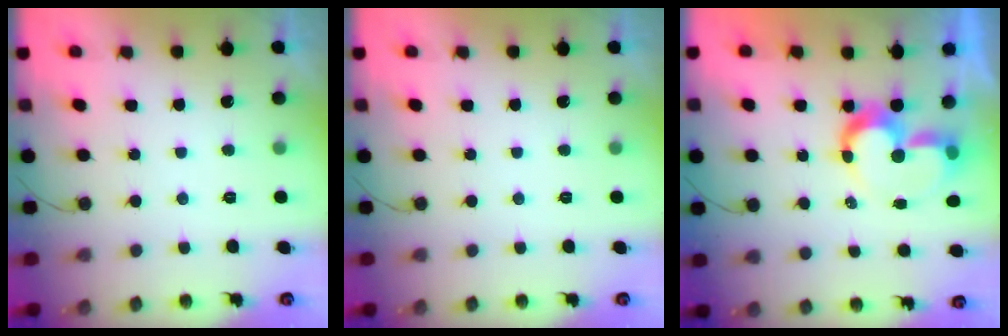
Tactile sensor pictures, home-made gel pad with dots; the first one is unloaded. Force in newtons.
{"total": 0.0}
{"total": 10.3, "press": 10.2, "slide": 0.7}